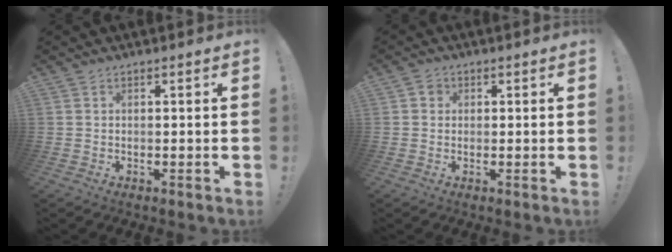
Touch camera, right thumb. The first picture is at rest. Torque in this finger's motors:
{"motor_torque": [0.27, 0.13, 0.31, -0.19, -0.01]}